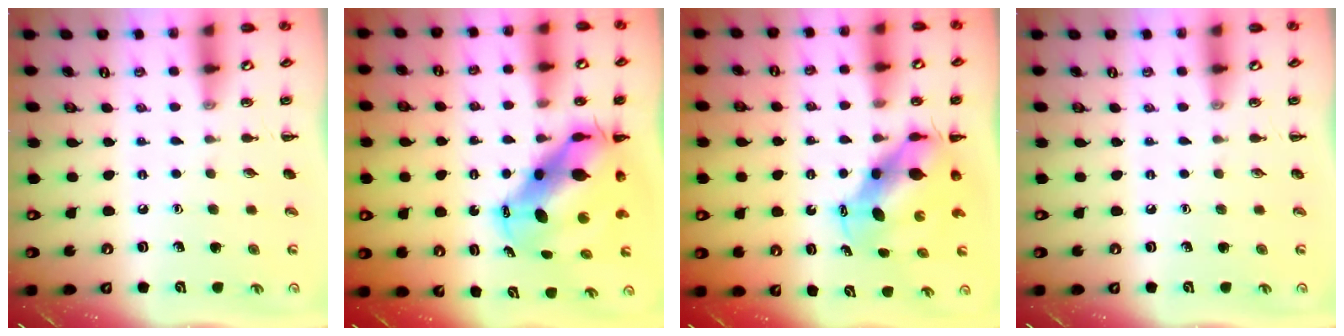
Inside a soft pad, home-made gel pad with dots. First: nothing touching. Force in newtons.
{"total": 11.6, "press": 11.2, "slide": 3.0}
{"total": 7.6, "press": 7.5, "slide": 1.4}
{"total": 0.0}